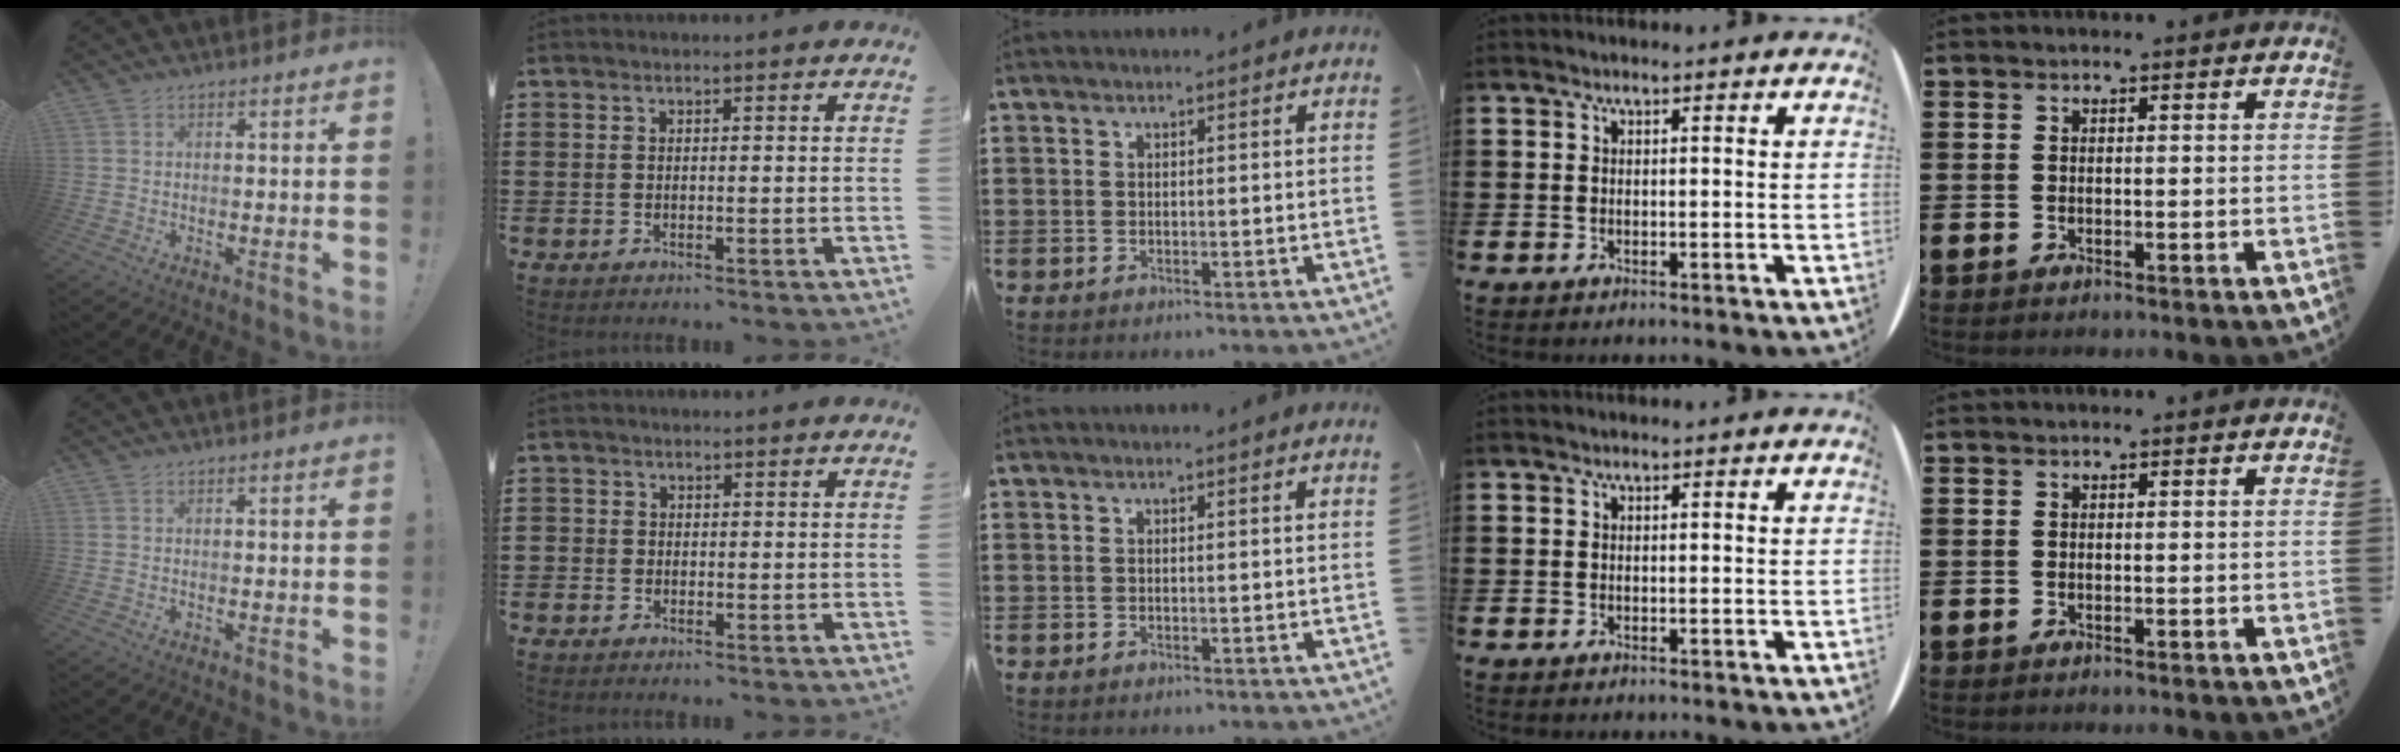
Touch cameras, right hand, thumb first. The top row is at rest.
{"index": {"total": 0.7, "force": [-0.4, 0.6, 0.0], "torque": [-0.002, 0.003, -0.010]}}